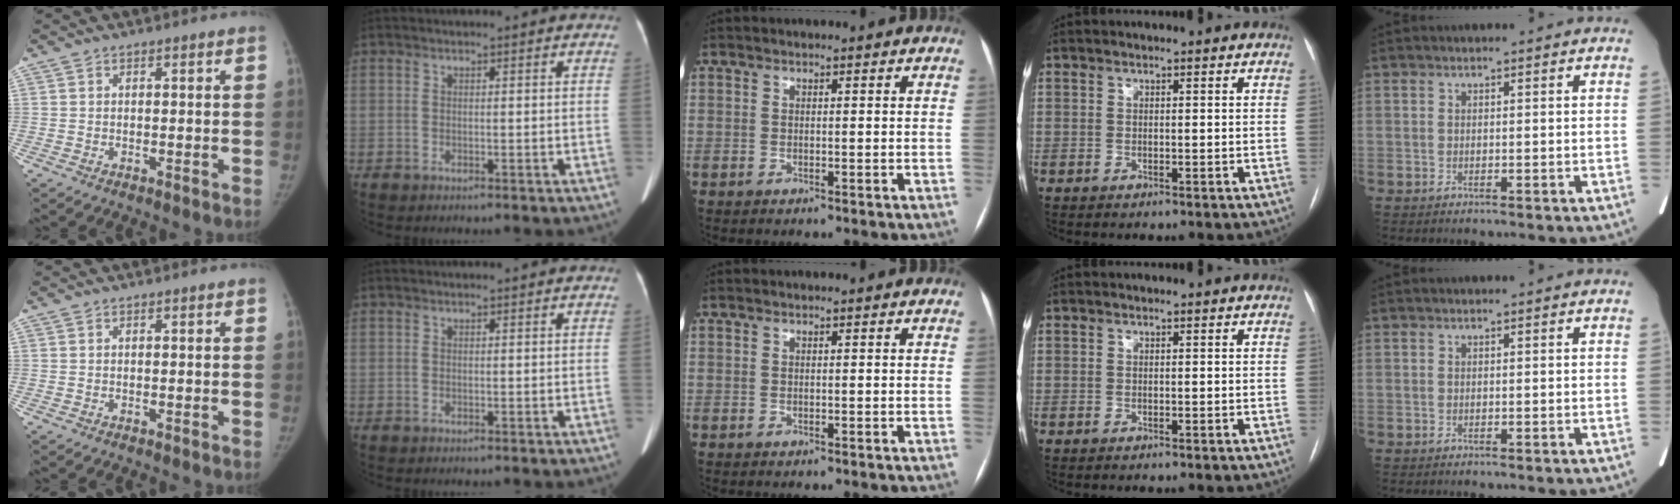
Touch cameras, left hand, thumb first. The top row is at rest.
{}